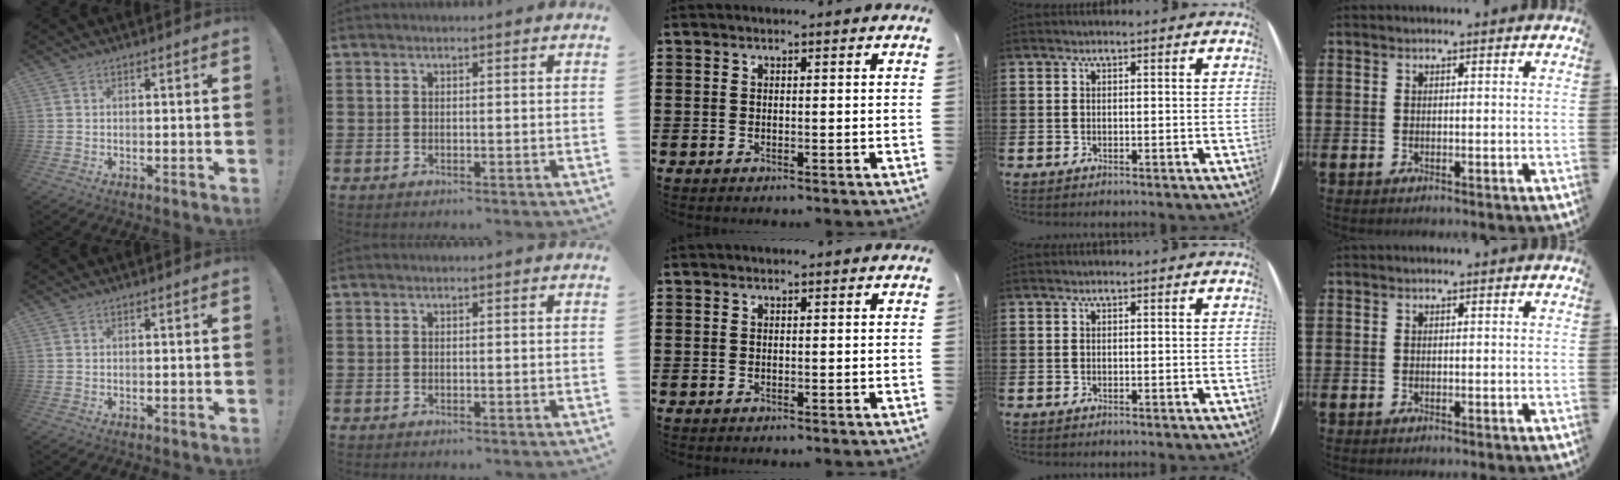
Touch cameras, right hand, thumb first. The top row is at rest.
{}